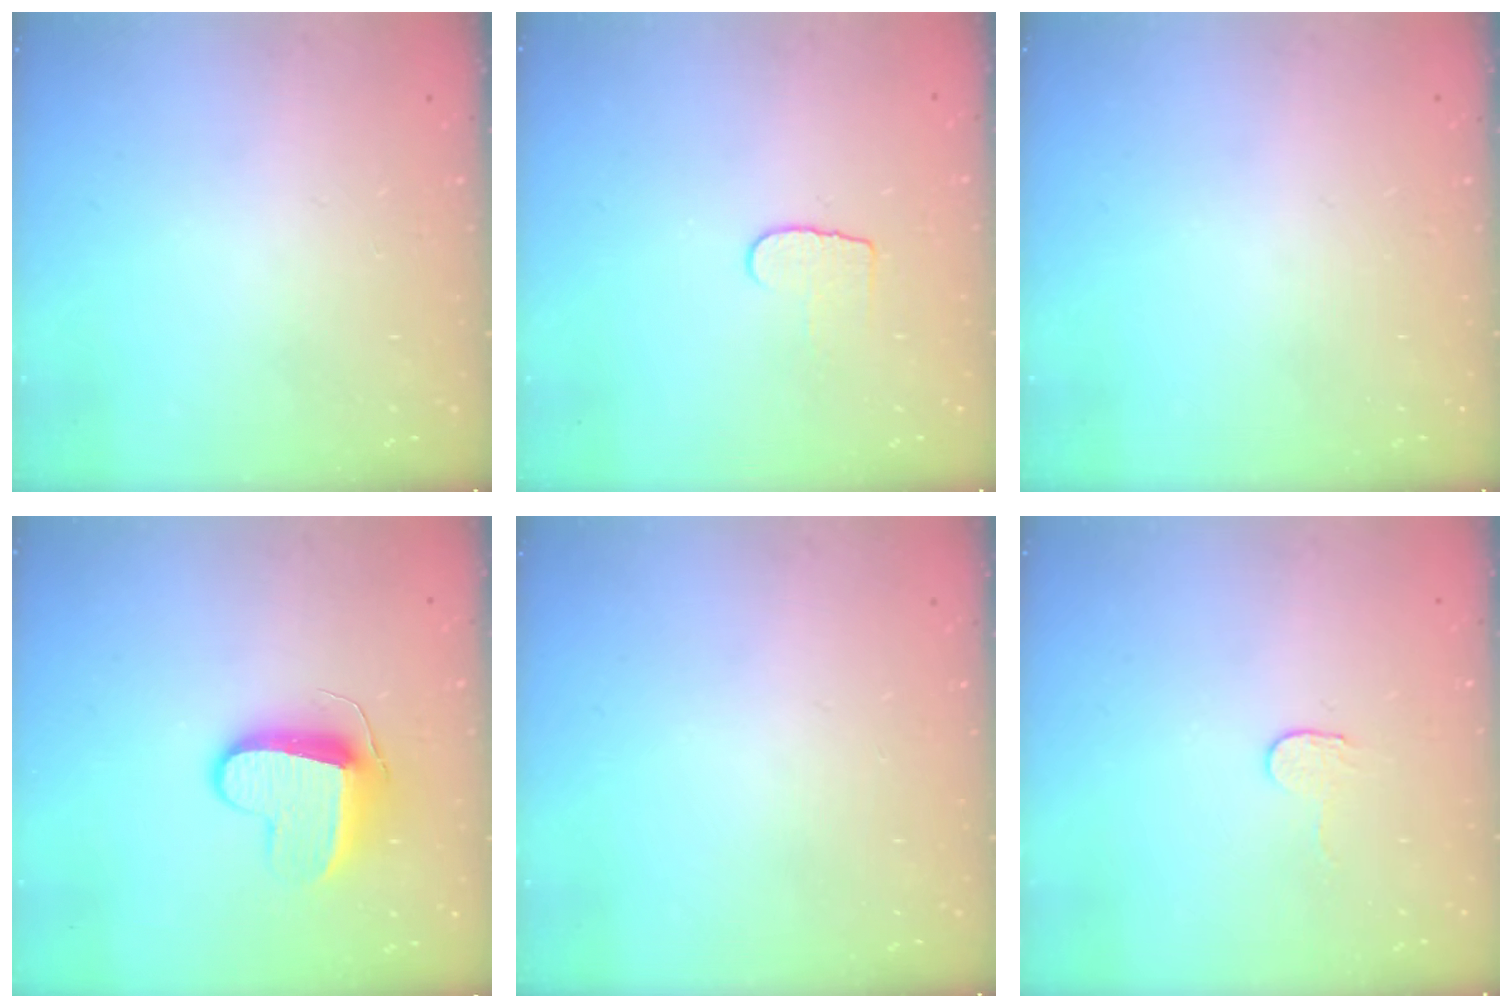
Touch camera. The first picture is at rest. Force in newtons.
{"total": 5.7, "press": 5.6, "slide": 0.5}
{"total": 0.0}
{"total": 10.4, "press": 10.4, "slide": 0.5}
{"total": 0.0}
{"total": 2.7, "press": 2.7, "slide": 0.2}